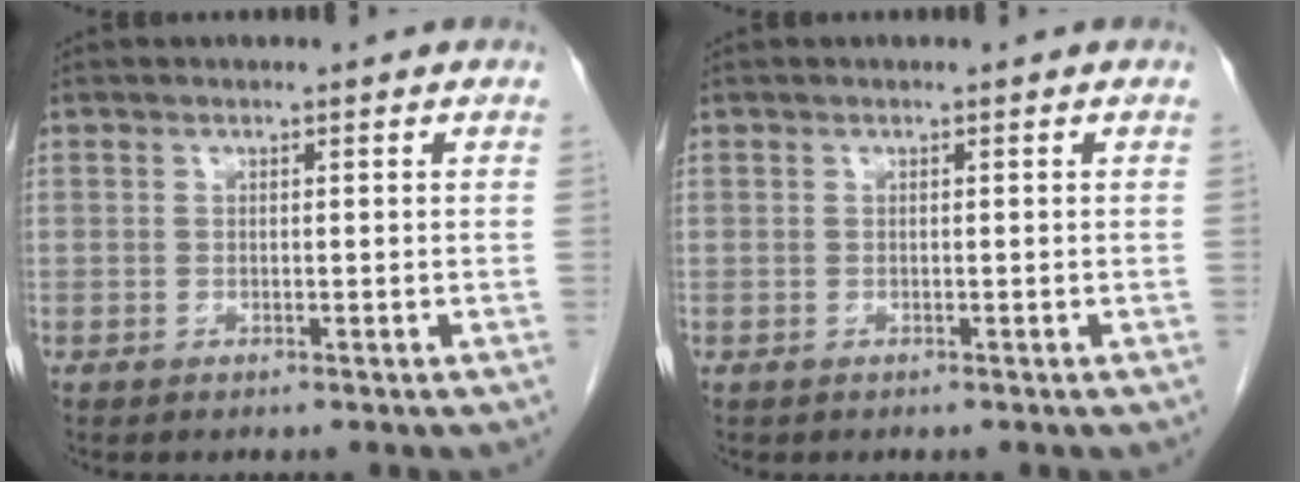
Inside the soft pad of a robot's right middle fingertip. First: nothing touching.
{"total": 0.0}